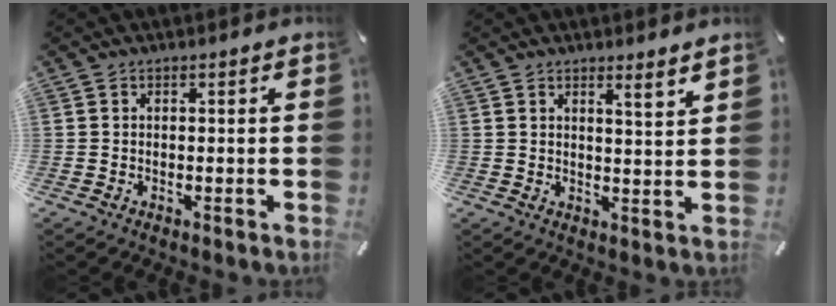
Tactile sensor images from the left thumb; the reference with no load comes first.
{"total": 3.4, "force": [3.0, -0.2, 1.5], "torque": [-0.028, -0.023, 0.051]}